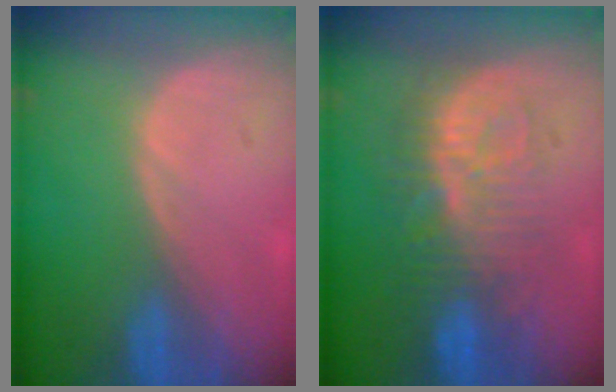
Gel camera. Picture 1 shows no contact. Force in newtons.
{"total": 9.6, "press": 9.1, "slide": 2.9}